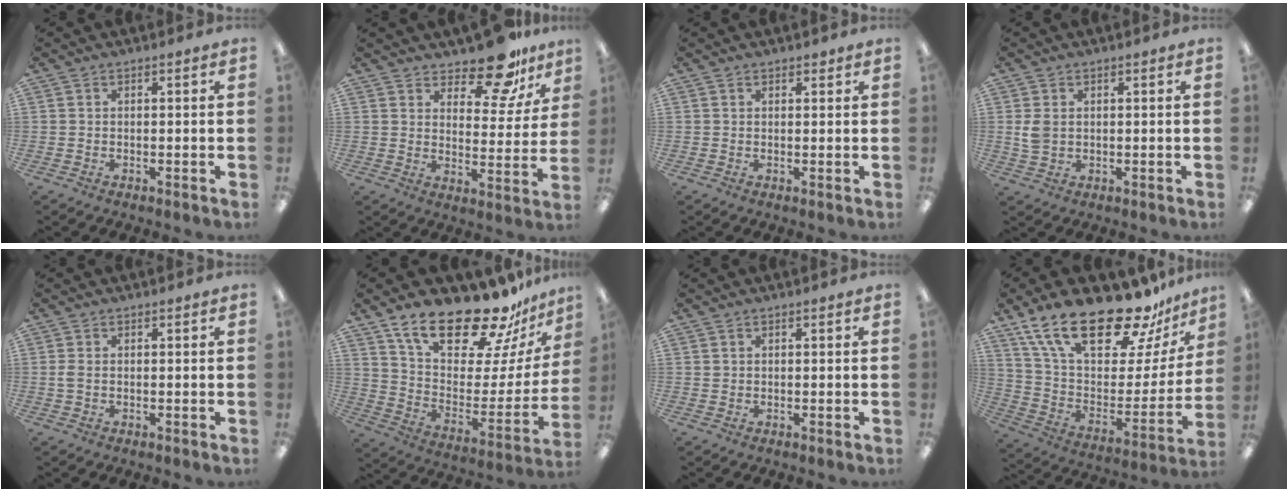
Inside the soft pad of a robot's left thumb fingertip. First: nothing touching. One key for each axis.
{"total": 13.7, "fx": 11.0, "fy": 5.3, "fz": 6.3, "tx": -0.081, "ty": -0.079, "tz": 0.192}
{"total": 1.1, "fx": 0.9, "fy": 0.7, "fz": 0.2, "tx": 0.004, "ty": -0.002, "tz": 0.015}
{"total": 3.8, "fx": 0.7, "fy": 2.9, "fz": 2.4, "tx": -0.045, "ty": -0.001, "tz": 0.010}
{"total": 1.8, "fx": 0.0, "fy": 1.0, "fz": 1.5, "tx": -0.030, "ty": 0.005, "tz": -0.002}
{"total": 22.8, "fx": 18.0, "fy": 7.9, "fz": 11.6, "tx": -0.181, "ty": -0.129, "tz": 0.309}
{"total": 0.6, "fx": 0.3, "fy": 0.5, "fz": 0.0, "tx": -0.001, "ty": 0.004, "tz": 0.004}
{"total": 26.1, "fx": 19.4, "fy": 9.3, "fz": 14.9, "tx": -0.258, "ty": -0.127, "tz": 0.338}